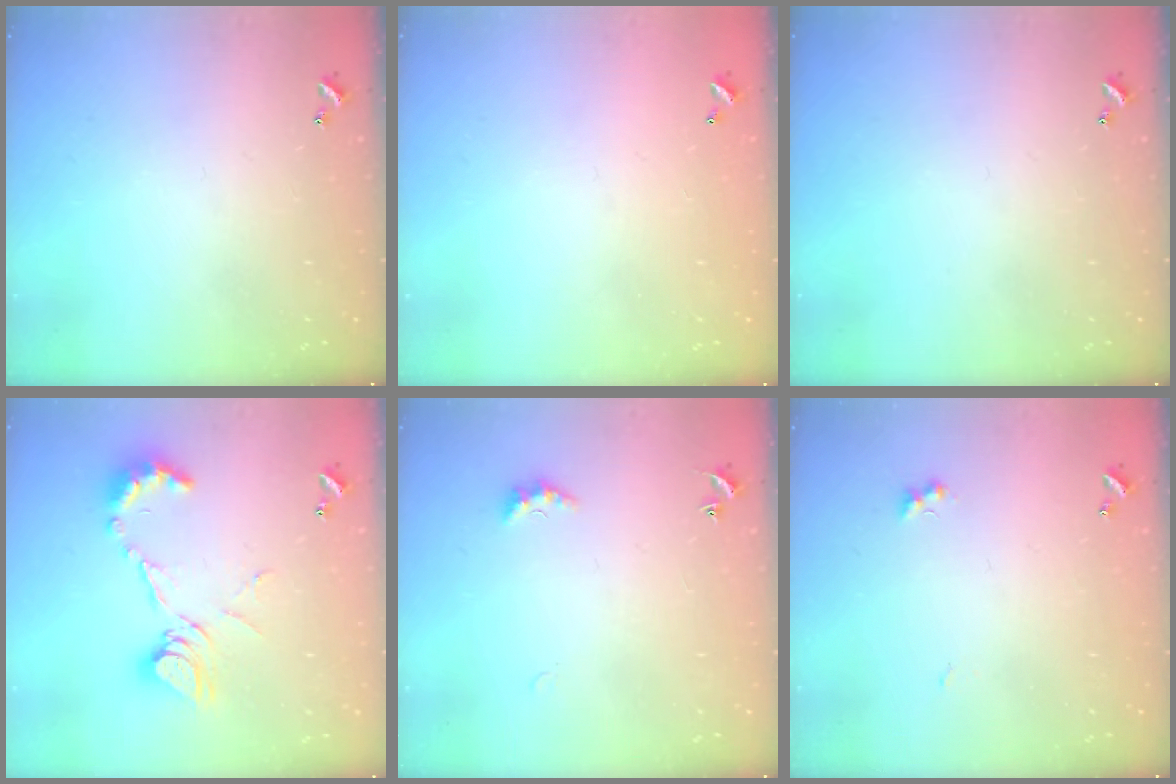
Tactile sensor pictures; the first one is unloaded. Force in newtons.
{"total": 2.8, "press": 2.8, "slide": 0.1}
{"total": 0.0}
{"total": 14.0, "press": 13.9, "slide": 1.5}
{"total": 2.0, "press": 1.9, "slide": 0.6}
{"total": 2.7, "press": 2.6, "slide": 0.7}